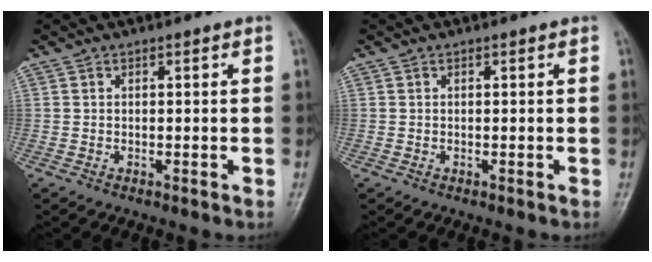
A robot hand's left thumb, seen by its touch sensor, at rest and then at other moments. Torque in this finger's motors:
{"motor_torque": [0.00, 0.00, -0.02, -0.02, 0.01]}